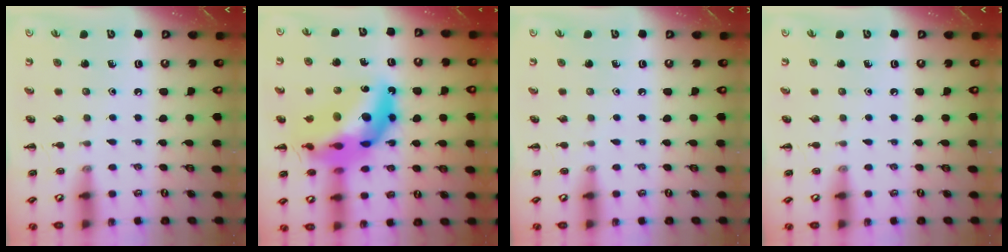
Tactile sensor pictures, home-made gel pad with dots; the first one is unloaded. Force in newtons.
{"total": 22.7, "press": 21.9, "slide": 6.0}
{"total": 0.0}
{"total": 0.0}